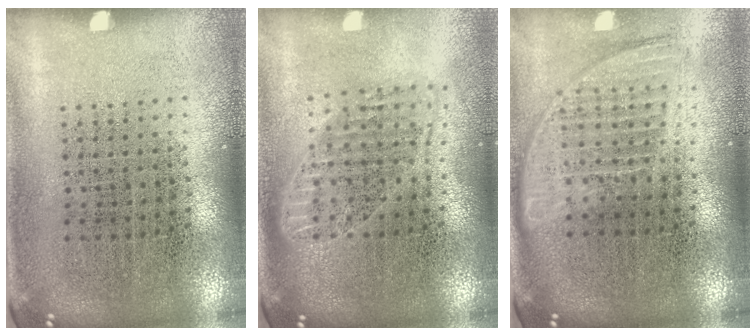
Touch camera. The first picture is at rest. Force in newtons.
{"total": 1.7, "press": 1.5, "slide": 0.9}
{"total": 1.7, "press": 1.4, "slide": 0.9}